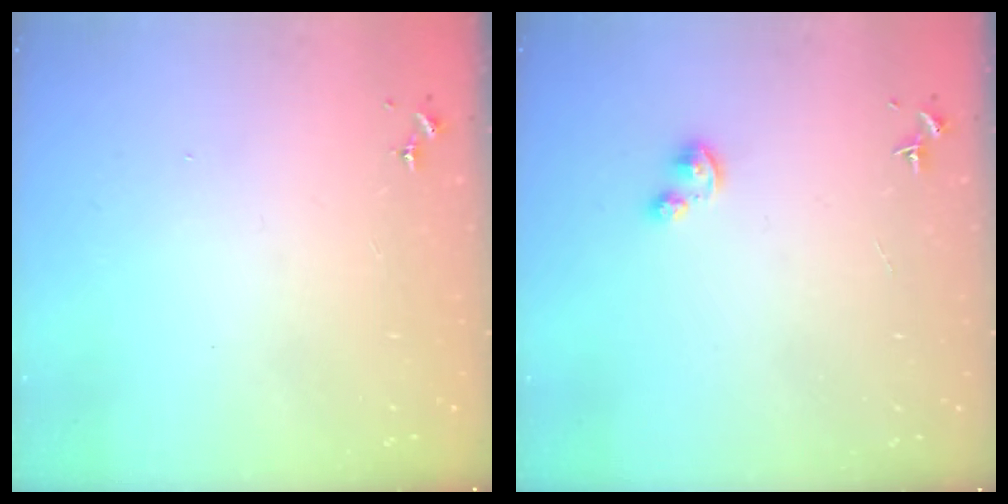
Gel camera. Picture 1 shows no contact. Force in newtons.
{"total": 2.9, "press": 2.9, "slide": 0.1}